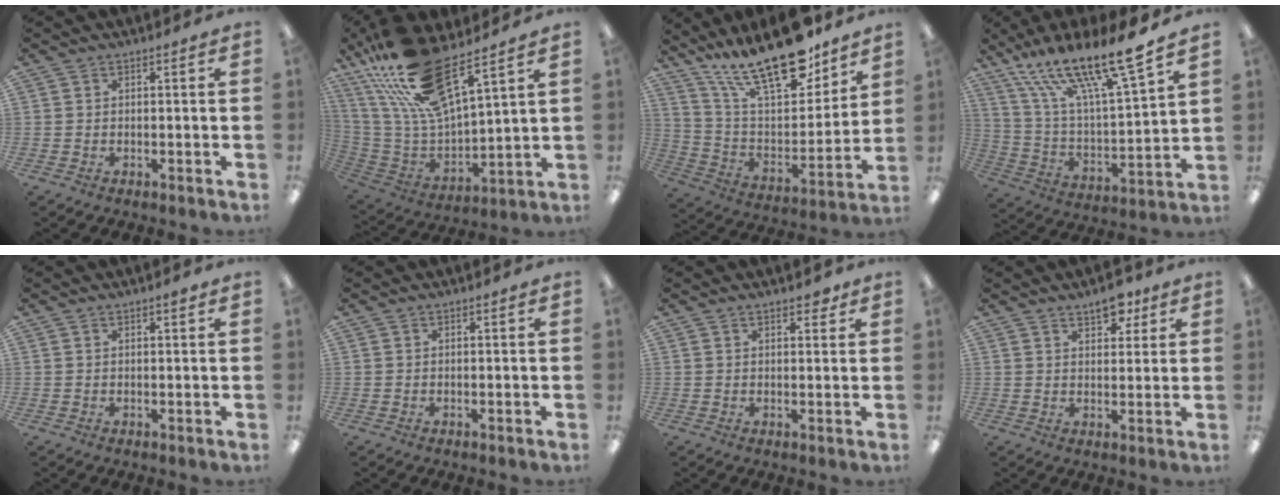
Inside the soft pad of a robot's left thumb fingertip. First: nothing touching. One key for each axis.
{"total": 21.5, "fx": 15.6, "fy": 5.9, "fz": 13.7, "tx": -0.290, "ty": -0.102, "tz": 0.269}
{"total": 23.6, "fx": 18.0, "fy": 7.8, "fz": 13.2, "tx": -0.227, "ty": -0.112, "tz": 0.309}
{"total": 21.7, "fx": 16.4, "fy": 4.0, "fz": 13.6, "tx": -0.247, "ty": -0.109, "tz": 0.274}
{"total": 1.4, "fx": 1.0, "fy": 0.2, "fz": 1.0, "tx": -0.020, "ty": 0.002, "tz": 0.017}
{"total": 0.0}
{"total": 3.1, "fx": 2.2, "fy": 1.2, "fz": 1.7, "tx": -0.020, "ty": -0.005, "tz": 0.036}
{"total": 6.5, "fx": 4.5, "fy": 3.1, "fz": 3.5, "tx": -0.031, "ty": -0.024, "tz": 0.074}